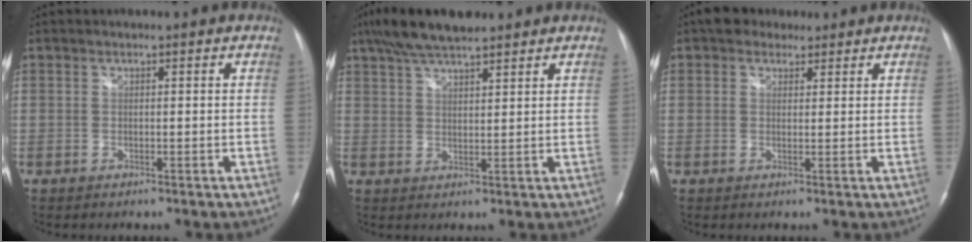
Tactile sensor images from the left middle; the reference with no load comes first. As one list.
[{"total": 9.0, "force": [7.3, 1.8, 5.0], "torque": [-0.093, 0.028, 0.128]}, {"total": 4.2, "force": [3.0, 2.6, 1.3], "torque": [-0.021, 0.021, 0.048]}]